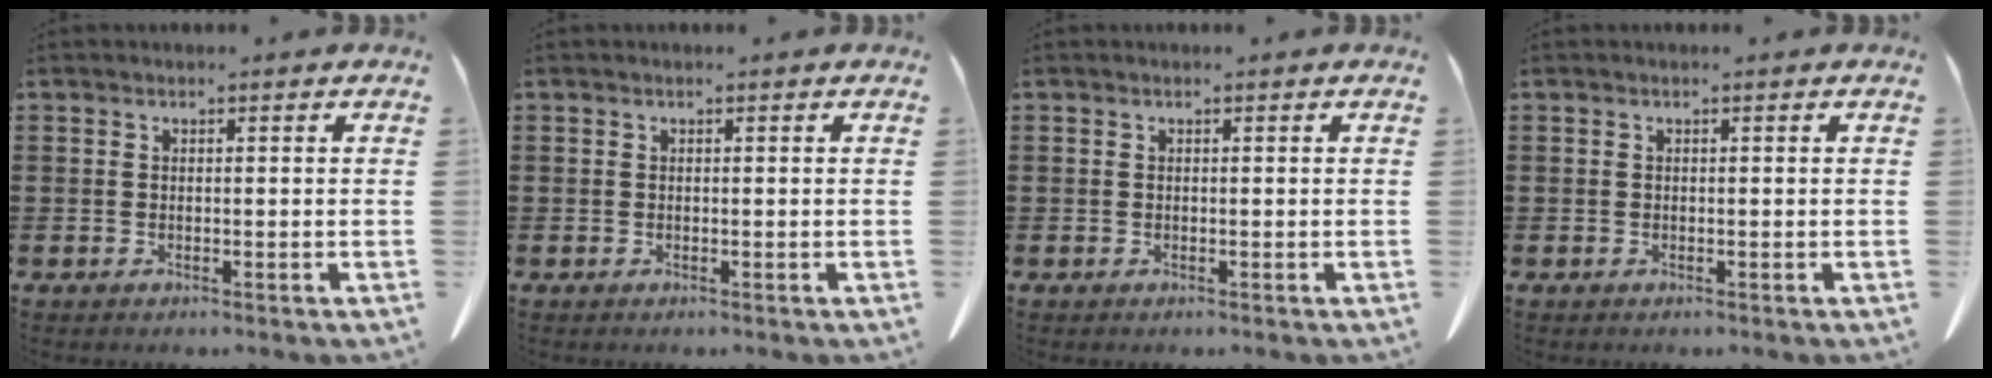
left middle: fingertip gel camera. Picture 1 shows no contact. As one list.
[{"total": 0.0}, {"total": 0.0}, {"total": 0.0}]